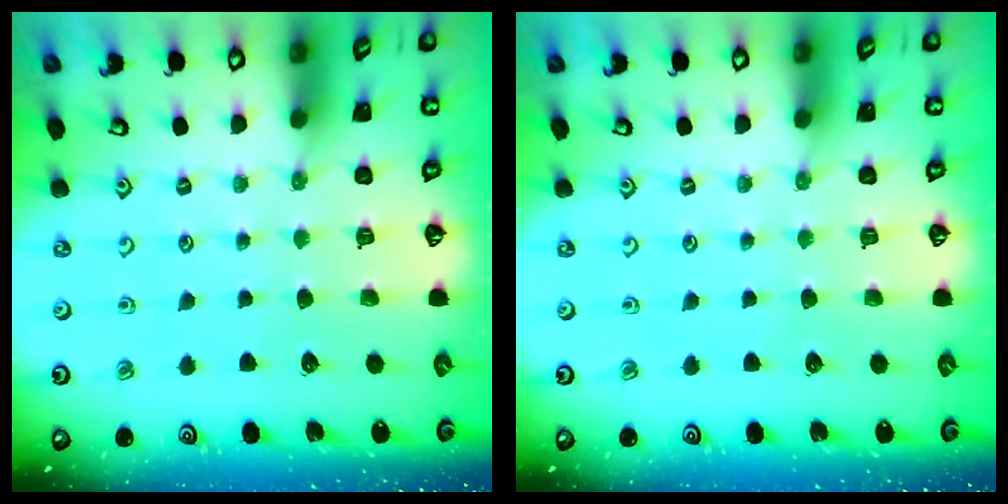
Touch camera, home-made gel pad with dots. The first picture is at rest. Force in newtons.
{"total": 0.0}